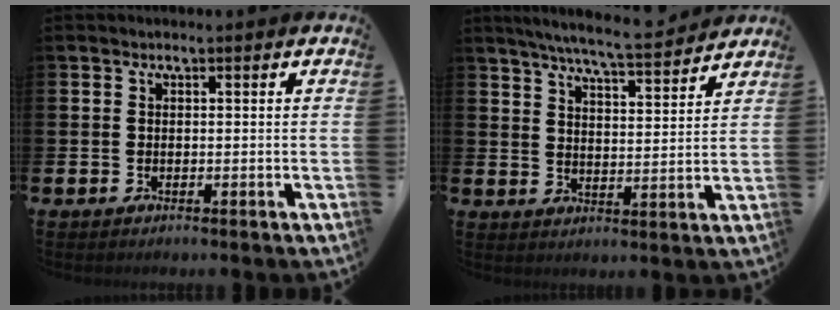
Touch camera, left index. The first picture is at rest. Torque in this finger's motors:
{"motor_torque": [1.00, -1.14, 0.44, 0.11]}